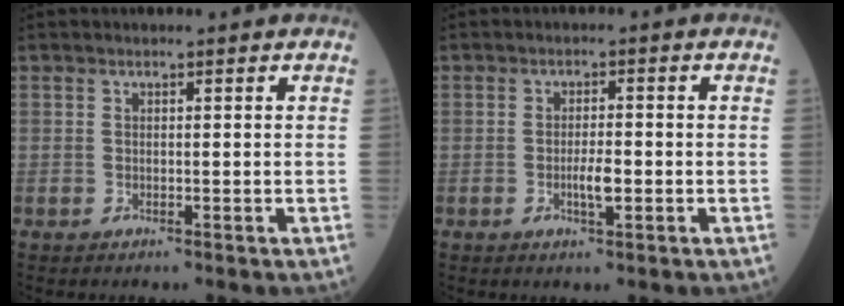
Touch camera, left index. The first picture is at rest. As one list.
[{"total": 2.7, "force": [-1.0, 0.5, 2.4], "torque": [-0.044, -0.003, -0.017]}]